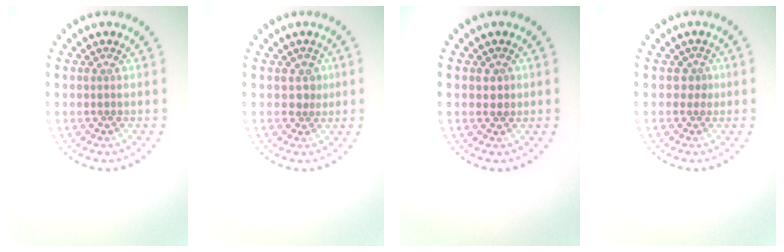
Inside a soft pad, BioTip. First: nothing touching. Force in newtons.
{"total": 1.6, "press": 1.2, "slide": 1.0}
{"total": 1.0, "press": 0.9, "slide": 0.2}
{"total": 1.0, "press": 0.4, "slide": 0.9}